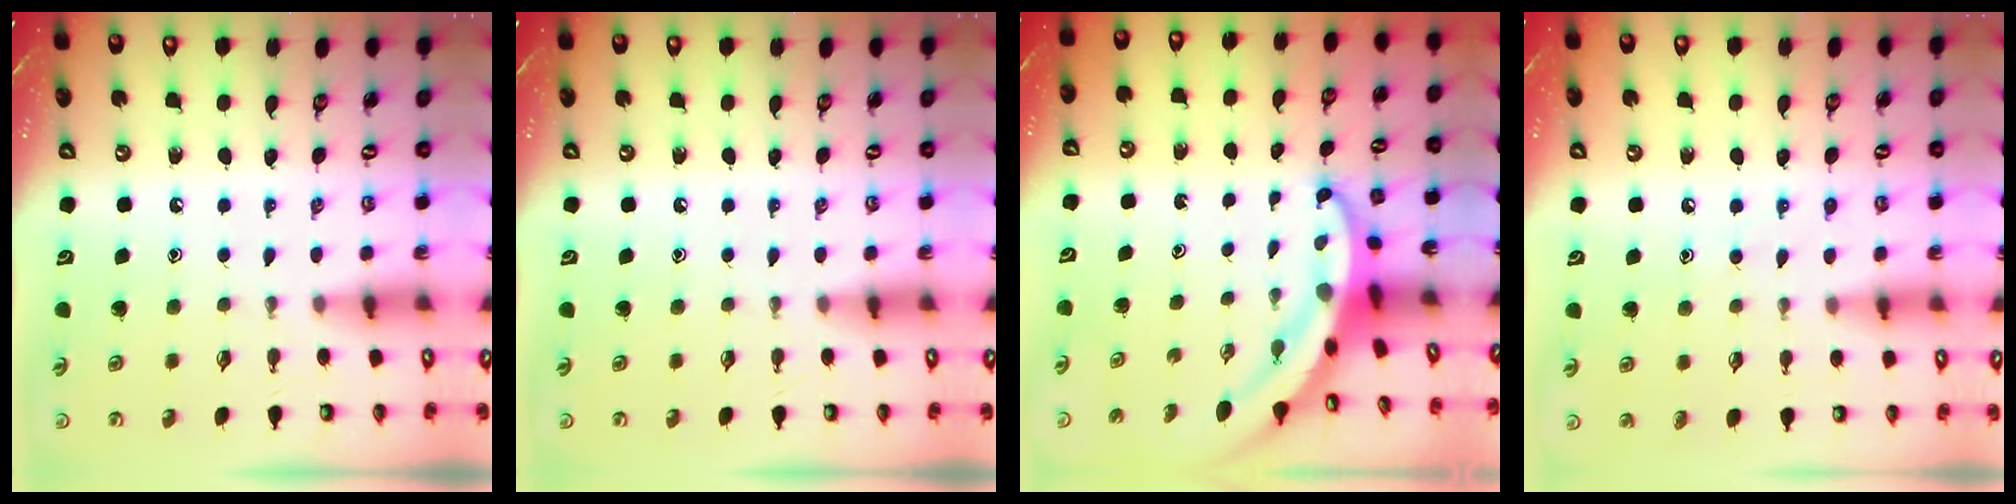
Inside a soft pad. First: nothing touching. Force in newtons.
{"total": 0.0}
{"total": 4.5, "press": 4.5, "slide": 0.5}
{"total": 8.3, "press": 8.2, "slide": 0.9}